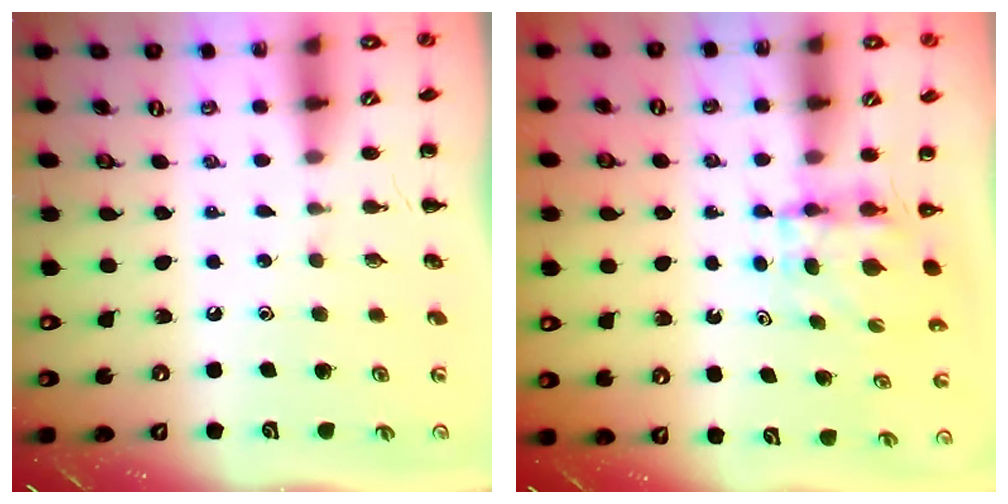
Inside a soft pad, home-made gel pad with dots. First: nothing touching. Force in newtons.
{"total": 4.0, "press": 4.0, "slide": 0.3}